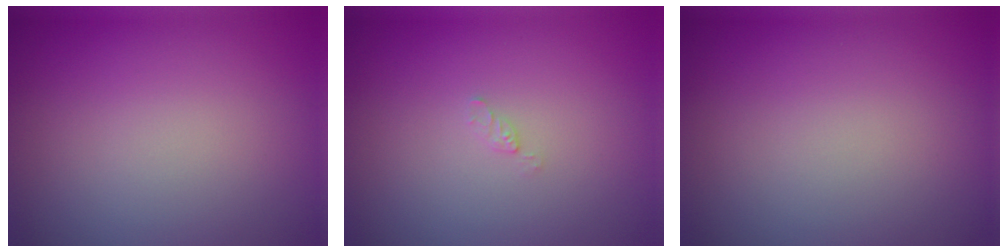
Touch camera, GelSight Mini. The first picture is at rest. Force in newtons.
{"total": 0.6, "press": 0.6, "slide": 0.1}
{"total": 0.0}